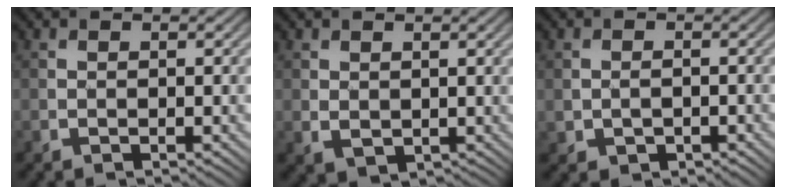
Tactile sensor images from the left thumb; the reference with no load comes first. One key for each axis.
{"total": 2.0, "fx": 0.5, "fy": 1.7, "fz": 0.9, "tx": -0.026, "ty": -0.009, "tz": 0.012}
{"total": 2.1, "fx": -0.7, "fy": 1.7, "fz": 1.1, "tx": -0.023, "ty": -0.003, "tz": -0.012}